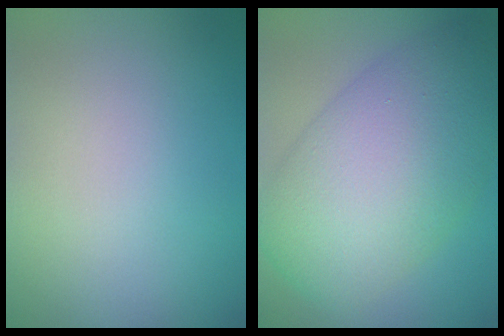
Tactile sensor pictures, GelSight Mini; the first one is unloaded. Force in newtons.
{"total": 11.2, "press": 11.2, "slide": 0.4}